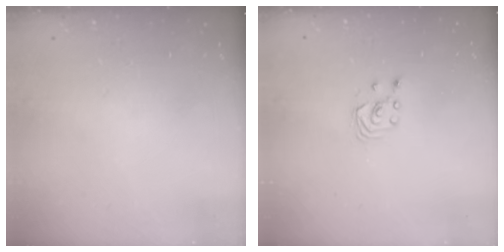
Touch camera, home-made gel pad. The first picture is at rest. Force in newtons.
{"total": 1.8, "press": 1.8, "slide": 0.2}